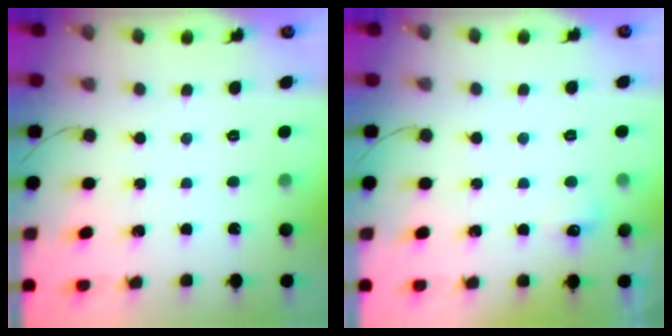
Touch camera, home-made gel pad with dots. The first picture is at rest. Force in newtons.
{"total": 4.4, "press": 4.2, "slide": 1.2}